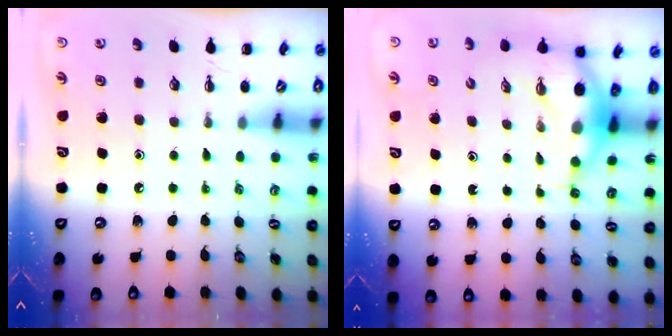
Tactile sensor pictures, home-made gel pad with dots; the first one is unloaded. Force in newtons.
{"total": 6.4, "press": 6.3, "slide": 1.2}